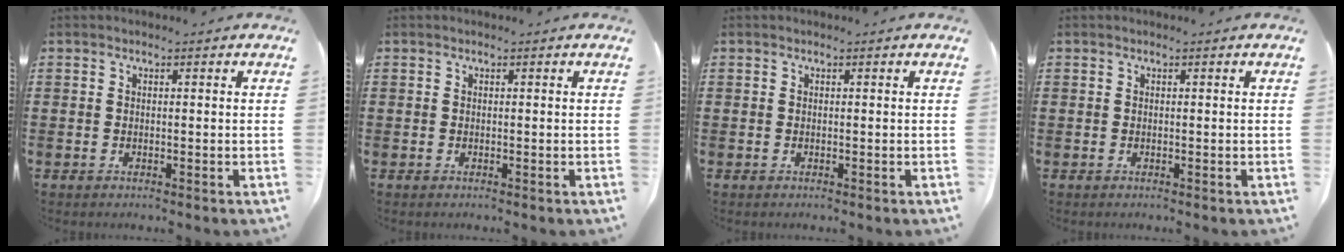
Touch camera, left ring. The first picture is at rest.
{"total": 0.0}
{"total": 0.0}
{"total": 0.0}